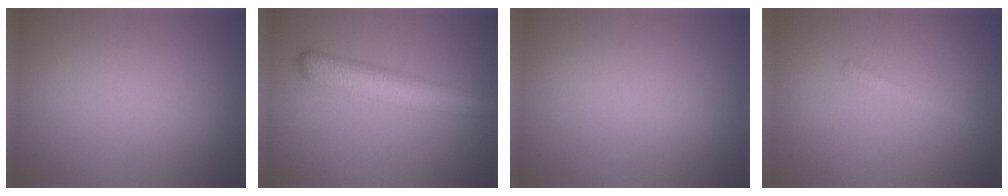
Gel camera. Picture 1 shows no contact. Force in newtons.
{"total": 5.3, "press": 5.3, "slide": 0.2}
{"total": 0.0}
{"total": 0.8, "press": 0.8, "slide": 0.1}